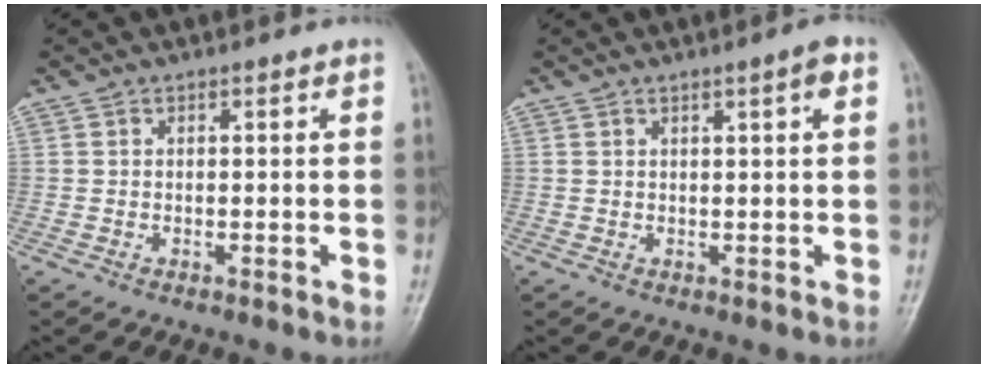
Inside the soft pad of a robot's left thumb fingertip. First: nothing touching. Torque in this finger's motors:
{"motor_torque": [-0.10, -0.03, -0.03, -0.13, 0.06]}